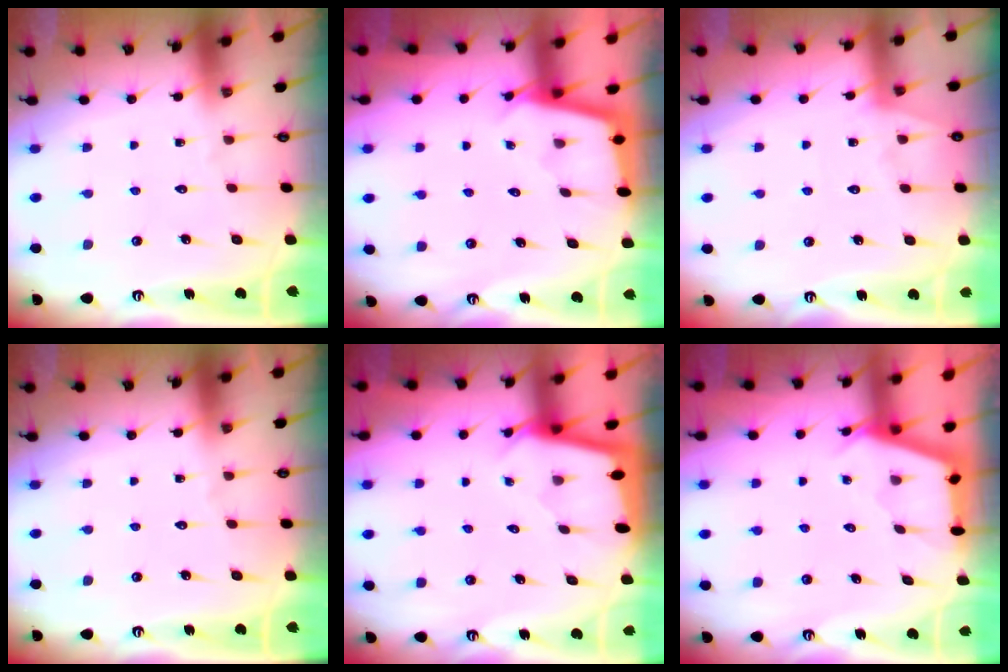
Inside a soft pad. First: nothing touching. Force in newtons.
{"total": 2.5, "press": 2.5, "slide": 0.2}
{"total": 5.7, "press": 5.7, "slide": 0.5}
{"total": 0.0}
{"total": 1.9, "press": 1.9, "slide": 0.2}
{"total": 2.6, "press": 2.6, "slide": 0.3}